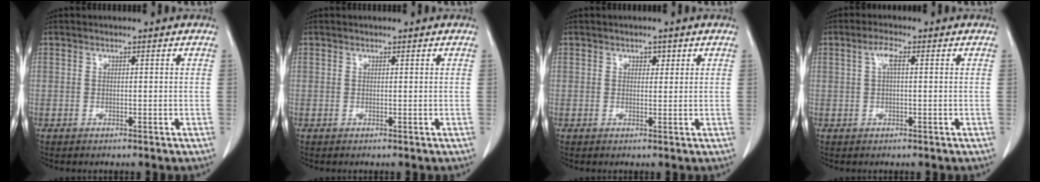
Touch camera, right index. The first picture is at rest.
{"total": 0.0}
{"total": 2.1, "force": [0.9, 1.4, 1.1], "torque": [-0.024, 0.009, 0.018]}
{"total": 3.0, "force": [0.8, 1.0, 2.8], "torque": [-0.061, 0.013, 0.016]}